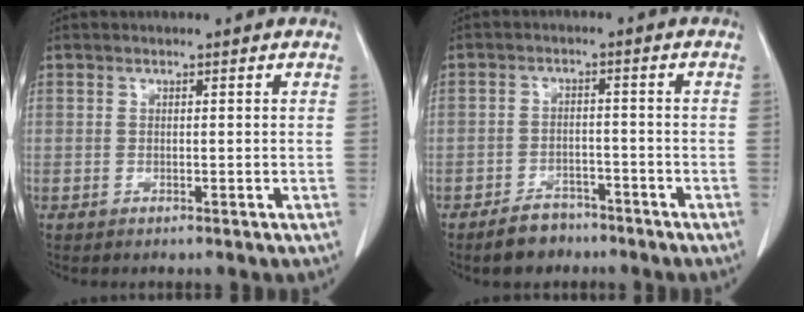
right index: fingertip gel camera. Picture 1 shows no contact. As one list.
[{"total": 5.6, "force": [-4.3, 3.1, 1.8], "torque": [-0.036, 0.005, -0.066]}]